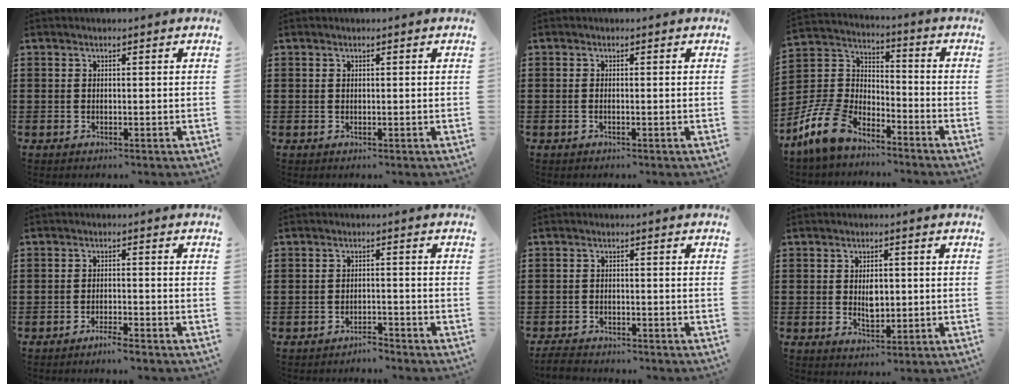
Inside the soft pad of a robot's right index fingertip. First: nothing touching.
{"total": 0.0}
{"total": 0.5, "force": [-0.3, 0.0, 0.4], "torque": [-0.008, -0.002, -0.005]}
{"total": 10.2, "force": [-7.8, 4.9, 4.4], "torque": [-0.128, 0.022, -0.159]}
{"total": 2.1, "force": [-1.9, -0.1, 0.9], "torque": [-0.014, 0.001, -0.035]}
{"total": 2.2, "force": [-2.2, 0.1, 0.1], "torque": [-0.009, 0.002, -0.047]}
{"total": 2.2, "force": [-2.2, 0.4, 0.3], "torque": [-0.015, 0.000, -0.049]}
{"total": 3.6, "force": [0.0, 2.0, 3.0], "torque": [-0.051, 0.002, -0.002]}